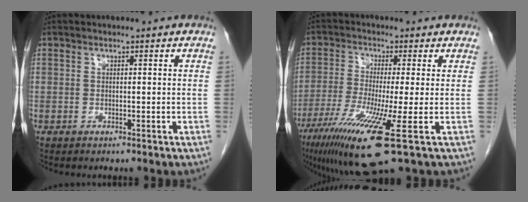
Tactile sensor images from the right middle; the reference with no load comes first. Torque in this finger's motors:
{"motor_torque": [0.80, -1.33, 0.70, 0.21]}